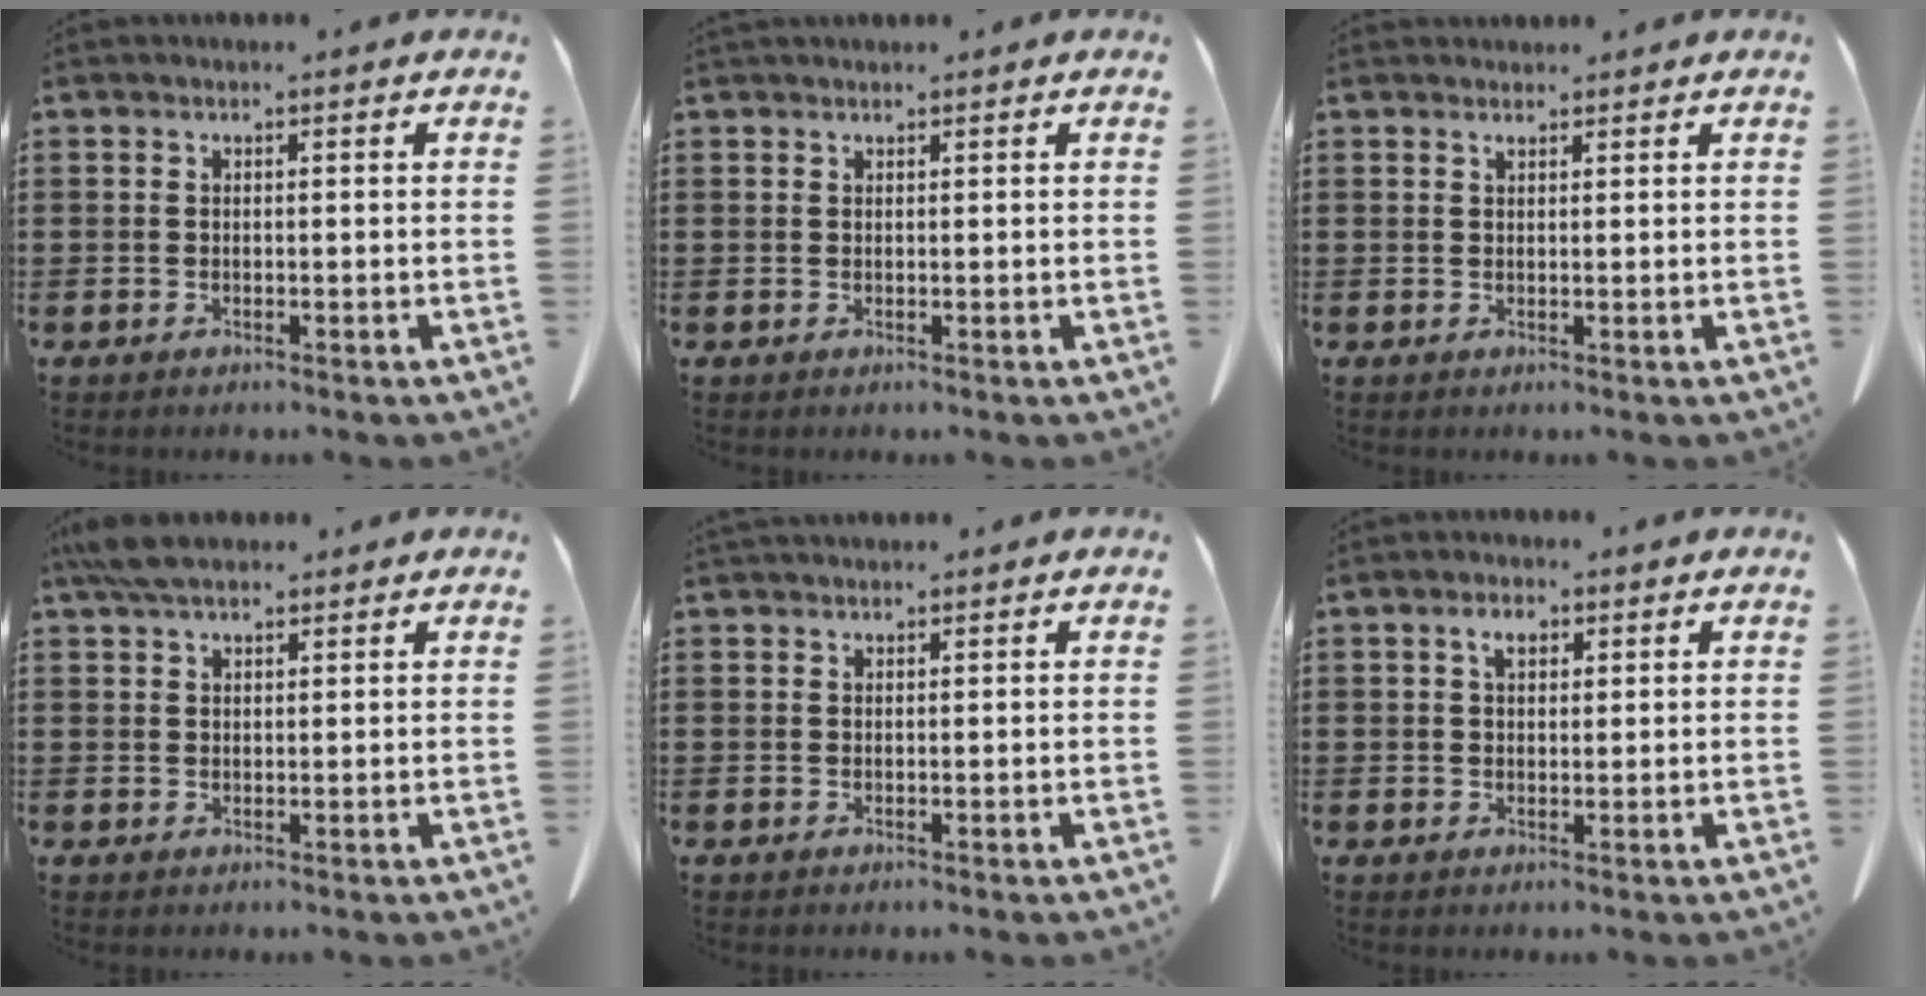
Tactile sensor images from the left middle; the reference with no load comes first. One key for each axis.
{"total": 0.5, "fx": 0.5, "fy": 0.0, "fz": 0.0, "tx": -0.003, "ty": -0.001, "tz": 0.011}
{"total": 1.0, "fx": 0.9, "fy": 0.1, "fz": 0.3, "tx": -0.007, "ty": 0.000, "tz": 0.018}
{"total": 4.6, "fx": 3.6, "fy": 1.3, "fz": 2.4, "tx": -0.057, "ty": 0.000, "tz": 0.069}
{"total": 0.8, "fx": 0.8, "fy": 0.1, "fz": 0.1, "tx": -0.004, "ty": -0.001, "tz": 0.017}
{"total": 2.7, "fx": 1.4, "fy": 1.4, "fz": 1.9, "tx": -0.034, "ty": 0.004, "tz": 0.023}